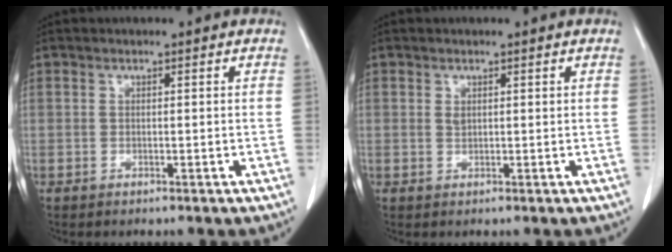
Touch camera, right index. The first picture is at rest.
{"total": 0.8, "force": [0.5, 0.5, 0.5], "torque": [-0.010, -0.003, 0.010]}